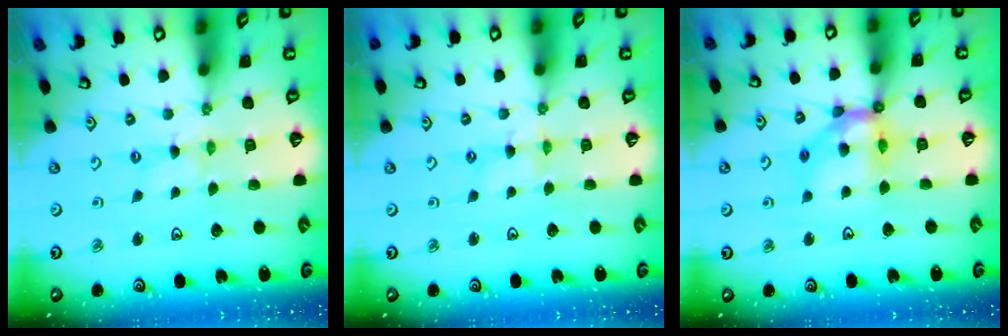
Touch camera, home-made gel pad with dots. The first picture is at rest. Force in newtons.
{"total": 1.7, "press": 1.7, "slide": 0.2}
{"total": 12.5, "press": 12.4, "slide": 1.9}